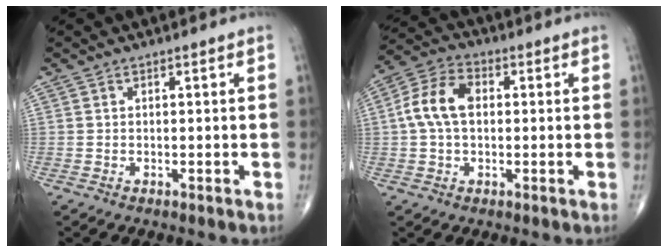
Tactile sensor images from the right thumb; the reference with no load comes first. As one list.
[{"total": 9.0, "force": [0.7, 5.8, 6.9], "torque": [-0.137, 0.025, 0.007]}]